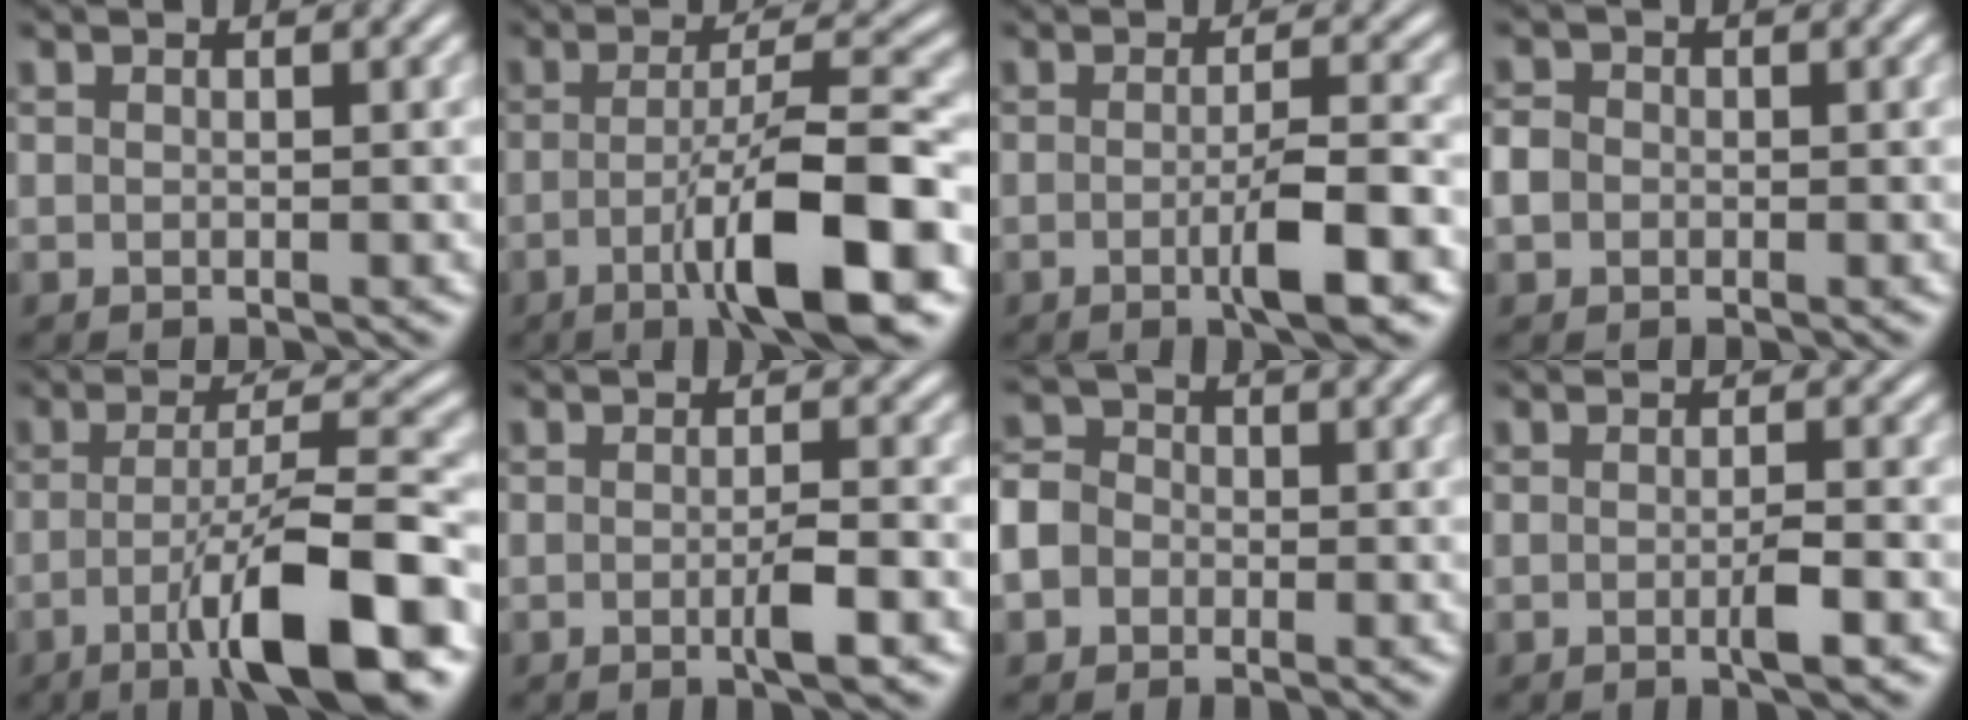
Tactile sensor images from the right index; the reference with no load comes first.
{"total": 8.4, "force": [-3.5, 1.6, 7.5], "torque": [-0.110, -0.001, -0.051]}
{"total": 3.6, "force": [-1.4, 0.4, 3.3], "torque": [-0.050, -0.003, -0.027]}
{"total": 2.4, "force": [-0.4, 2.2, 0.9], "torque": [-0.031, -0.006, -0.007]}
{"total": 9.2, "force": [-4.3, 1.8, 8.0], "torque": [-0.118, -0.004, -0.061]}
{"total": 2.0, "force": [-0.8, 0.3, 1.8], "torque": [-0.020, 0.003, -0.021]}
{"total": 6.2, "force": [-0.9, 5.8, 2.2], "torque": [-0.062, -0.013, -0.023]}
{"total": 1.6, "force": [-0.7, 0.2, 1.4], "torque": [-0.015, 0.003, -0.017]}